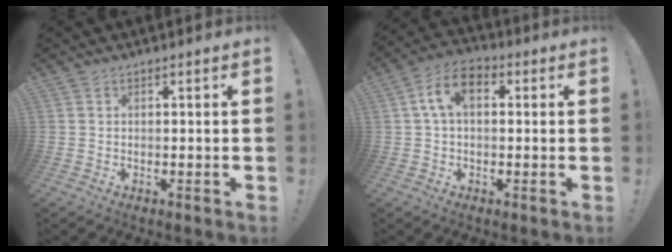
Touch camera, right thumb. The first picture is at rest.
{"total": 8.5, "force": [1.9, 5.2, 6.5], "torque": [-0.113, 0.011, 0.037]}